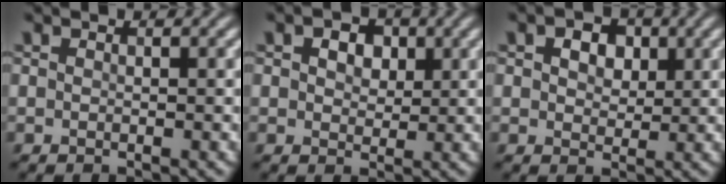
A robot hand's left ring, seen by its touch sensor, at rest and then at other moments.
{"total": 3.9, "force": [1.8, 2.6, 2.3], "torque": [-0.037, 0.006, 0.012]}
{"total": 3.9, "force": [1.7, 2.7, 2.3], "torque": [-0.040, 0.005, 0.012]}